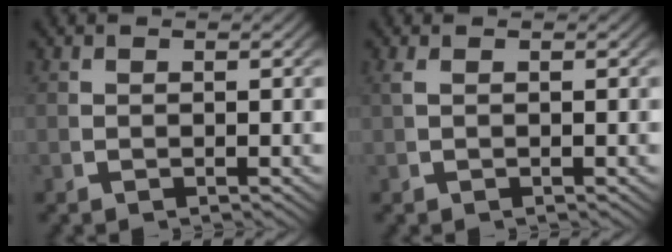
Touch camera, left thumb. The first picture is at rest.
{"total": 0.6, "force": [0.3, -0.1, 0.6], "torque": [-0.018, 0.002, 0.010]}